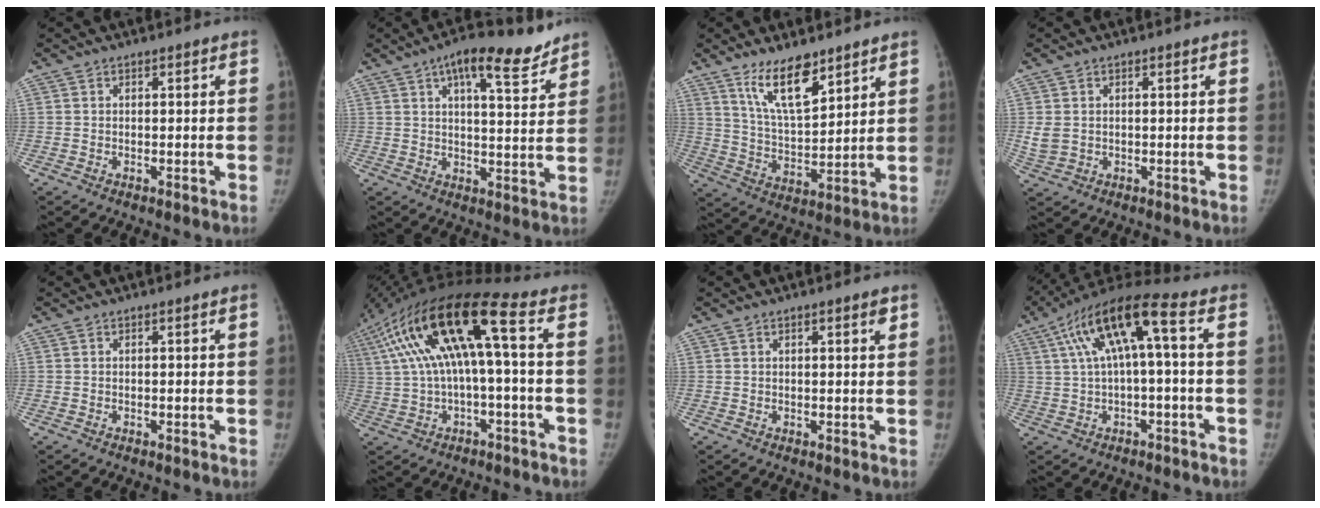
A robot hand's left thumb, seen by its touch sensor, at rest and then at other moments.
{"total": 11.6, "force": [7.8, 3.5, 7.8], "torque": [-0.094, -0.031, 0.113]}
{"total": 10.8, "force": [7.5, 3.5, 6.9], "torque": [-0.104, -0.057, 0.148]}
{"total": 3.2, "force": [0.2, 2.6, 1.8], "torque": [-0.036, 0.001, 0.012]}
{"total": 0.0}
{"total": 18.0, "force": [2.7, 4.7, 17.2], "torque": [-0.354, 0.063, 0.047]}
{"total": 1.5, "force": [0.7, 0.3, 1.3], "torque": [-0.016, 0.000, 0.009]}
{"total": 13.5, "force": [2.3, 3.4, 12.9], "torque": [-0.253, 0.056, 0.040]}